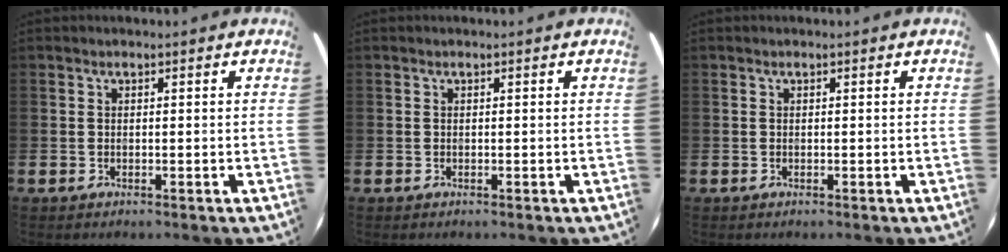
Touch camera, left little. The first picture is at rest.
{"total": 0.0}
{"total": 0.0}